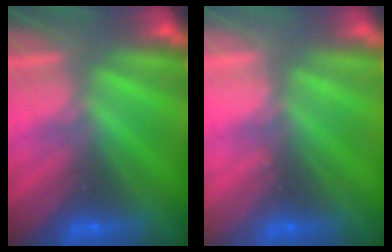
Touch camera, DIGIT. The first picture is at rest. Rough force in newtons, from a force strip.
{"total": 2.4}